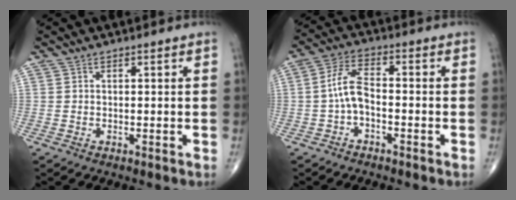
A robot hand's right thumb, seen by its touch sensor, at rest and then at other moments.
{"total": 6.0, "force": [-1.3, 2.9, 5.1], "torque": [-0.098, 0.028, -0.034]}